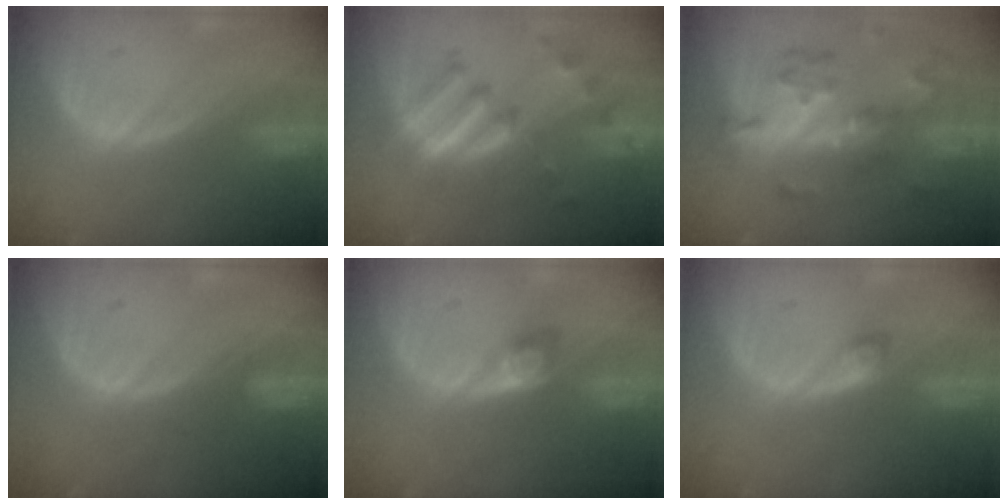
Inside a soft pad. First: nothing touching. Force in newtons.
{"total": 9.5, "press": 8.2, "slide": 4.9}
{"total": 8.8, "press": 7.8, "slide": 4.1}
{"total": 1.2, "press": 1.1, "slide": 0.4}
{"total": 2.4, "press": 2.4, "slide": 0.4}
{"total": 1.6, "press": 1.6, "slide": 0.3}